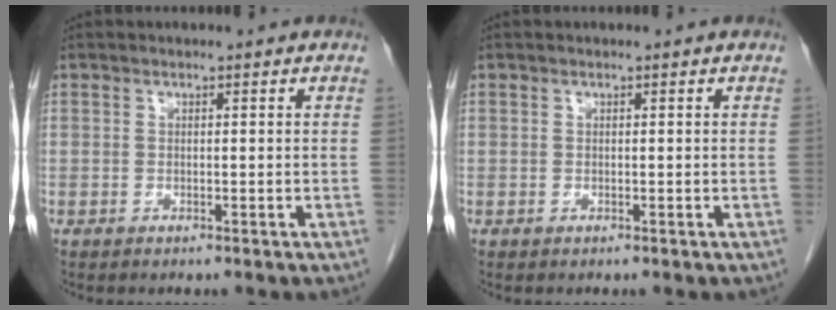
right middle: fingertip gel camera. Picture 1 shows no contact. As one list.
[{"total": 0.0}]